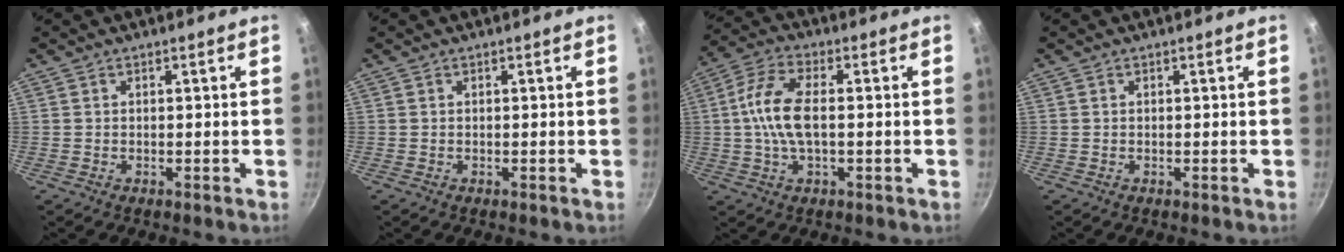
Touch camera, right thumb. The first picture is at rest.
{"total": 0.0}
{"total": 10.1, "force": [0.0, 4.6, 9.0], "torque": [-0.186, 0.021, -0.010]}
{"total": 0.0}